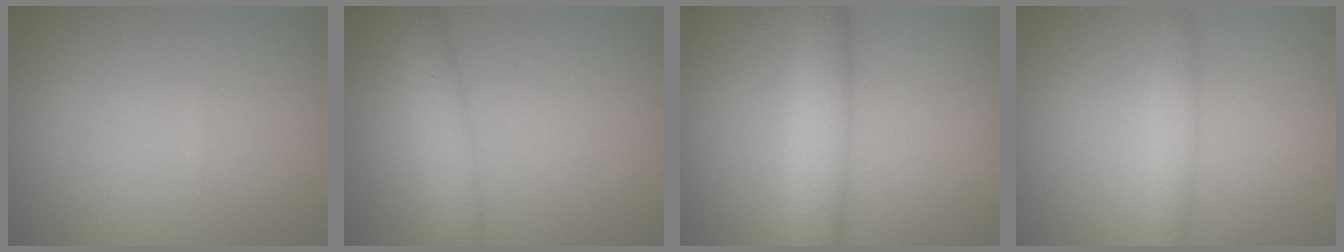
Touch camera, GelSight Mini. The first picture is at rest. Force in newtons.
{"total": 2.9, "press": 2.9, "slide": 0.1}
{"total": 3.6, "press": 3.6, "slide": 0.2}
{"total": 1.8, "press": 1.8, "slide": 0.1}